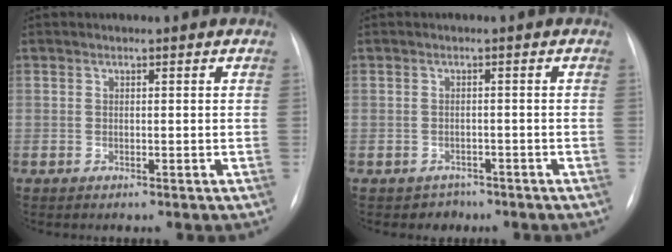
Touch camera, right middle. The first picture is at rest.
{"total": 2.2, "force": [-1.5, 1.5, -0.5], "torque": [0.002, 0.007, -0.022]}